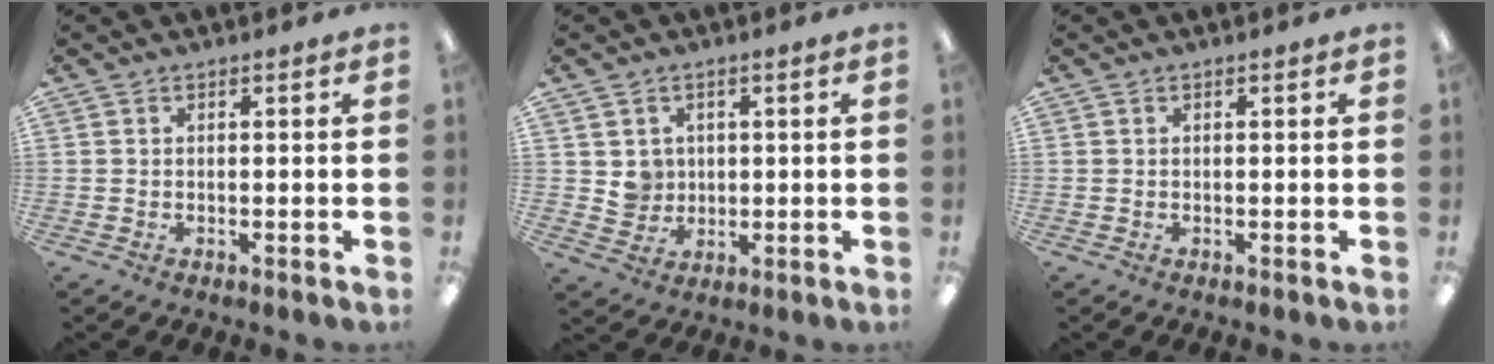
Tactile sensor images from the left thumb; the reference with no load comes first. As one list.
[{"total": 4.6, "force": [1.5, 4.4, 0.3], "torque": [0.001, -0.004, 0.025]}, {"total": 0.0}]